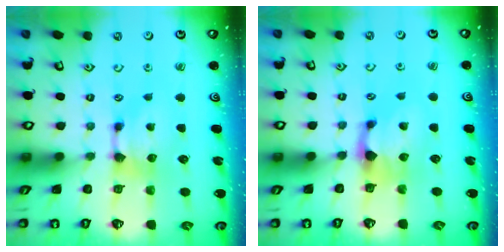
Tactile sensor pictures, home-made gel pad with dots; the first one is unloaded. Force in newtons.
{"total": 1.4, "press": 0.8, "slide": 1.2}